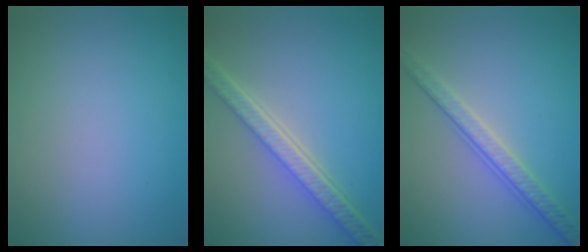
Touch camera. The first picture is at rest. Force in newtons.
{"total": 5.9, "press": 4.3, "slide": 4.0}
{"total": 3.6, "press": 3.3, "slide": 1.4}